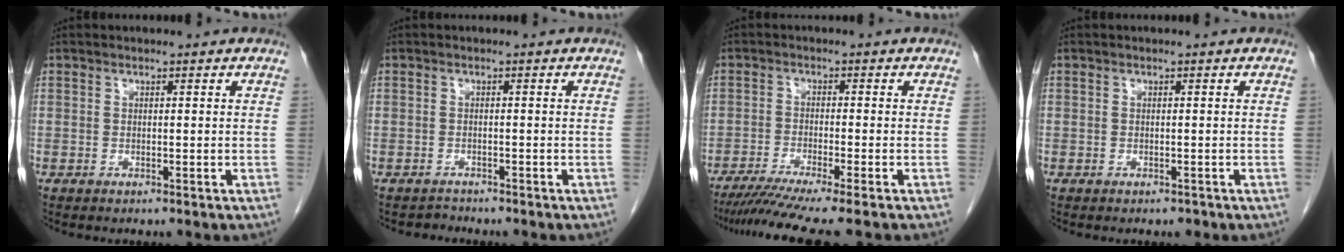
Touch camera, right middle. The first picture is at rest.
{"total": 1.1, "force": [-1.0, 0.2, -0.5], "torque": [0.010, -0.004, -0.018]}
{"total": 8.6, "force": [-7.1, -1.3, 4.7], "torque": [-0.060, -0.026, -0.114]}
{"total": 0.6, "force": [-0.5, 0.4, 0.1], "torque": [0.000, 0.003, -0.007]}